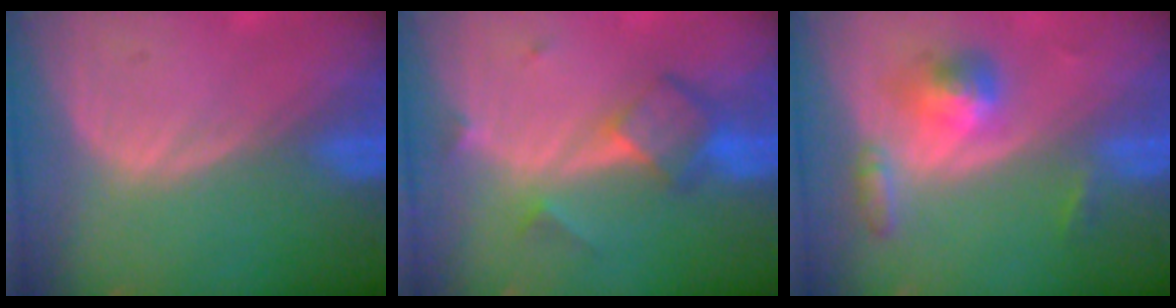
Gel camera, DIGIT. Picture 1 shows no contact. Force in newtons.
{"total": 6.0, "press": 5.2, "slide": 3.0}
{"total": 5.2, "press": 4.9, "slide": 1.7}